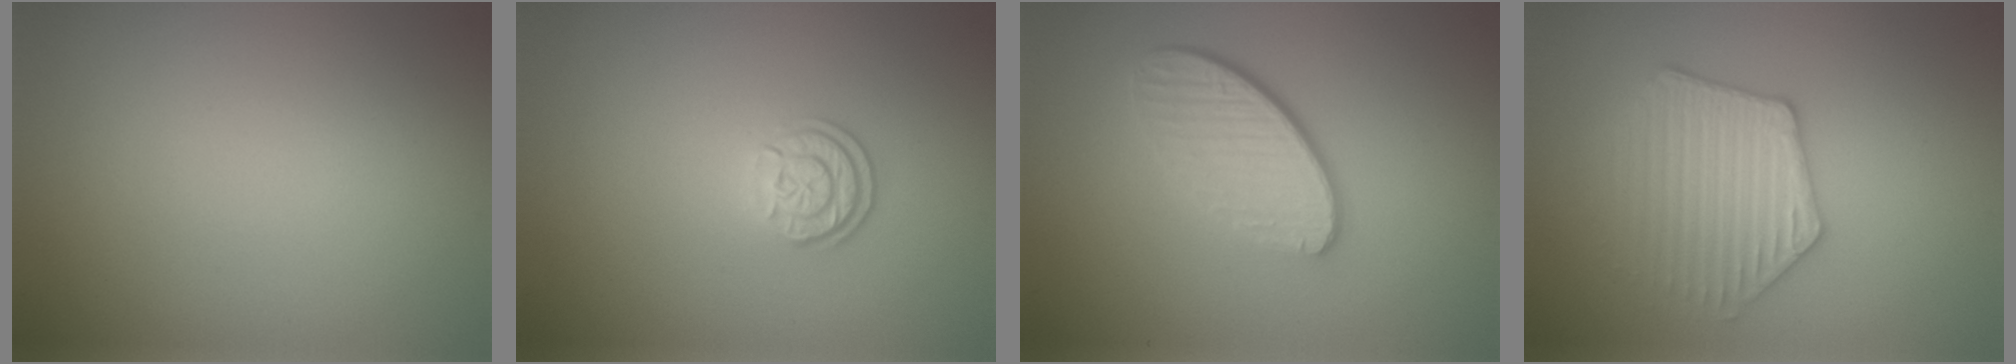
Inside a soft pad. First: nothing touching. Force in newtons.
{"total": 2.5, "press": 2.0, "slide": 1.5}
{"total": 4.6, "press": 3.1, "slide": 3.3}
{"total": 3.8, "press": 3.7, "slide": 0.6}